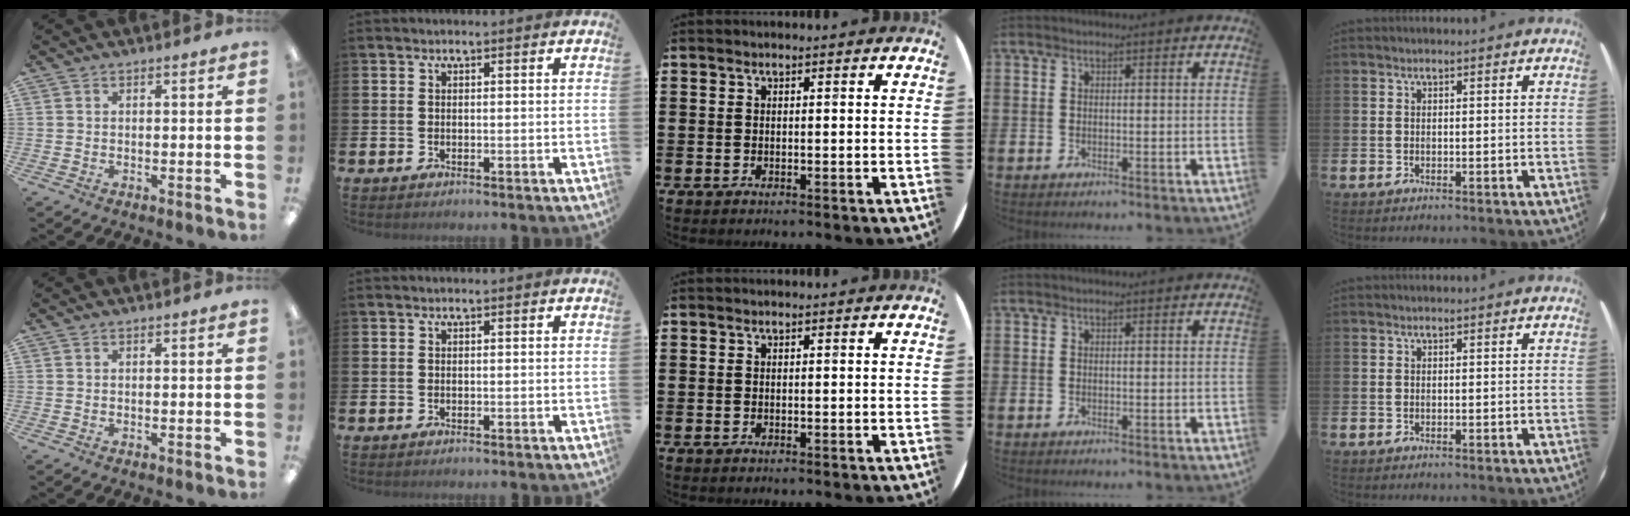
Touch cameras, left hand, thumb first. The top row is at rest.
{}